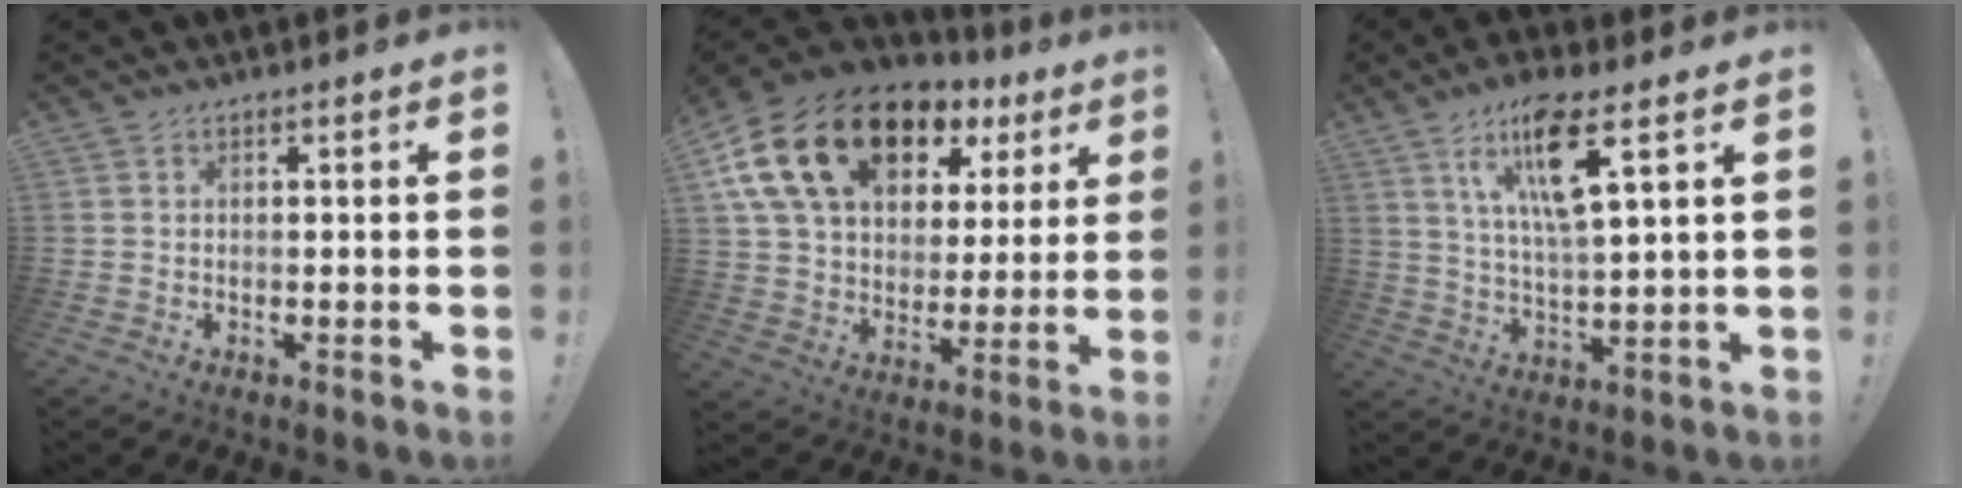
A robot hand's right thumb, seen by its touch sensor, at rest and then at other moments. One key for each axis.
{"total": 22.0, "fx": 11.6, "fy": 13.0, "fz": 13.4, "tx": -0.222, "ty": -0.046, "tz": 0.216}
{"total": 13.9, "fx": 7.4, "fy": 3.1, "fz": 11.3, "tx": -0.196, "ty": -0.018, "tz": 0.118}